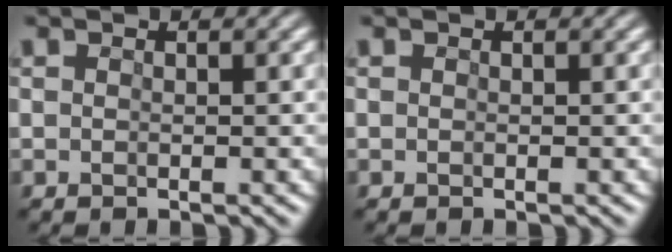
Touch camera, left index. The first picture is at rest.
{"total": 0.0}